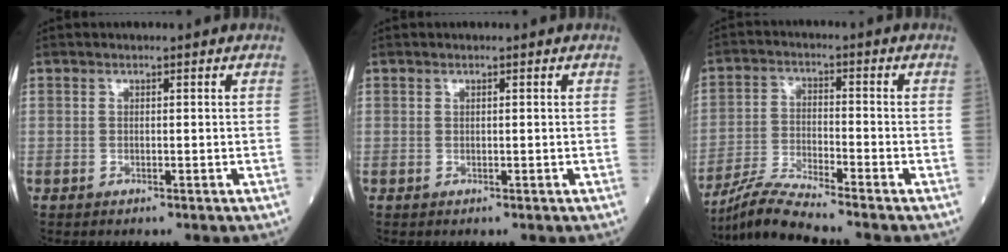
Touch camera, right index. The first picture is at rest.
{"total": 0.0}
{"total": 7.4, "force": [-6.8, -1.6, 2.5], "torque": [-0.059, -0.021, -0.130]}